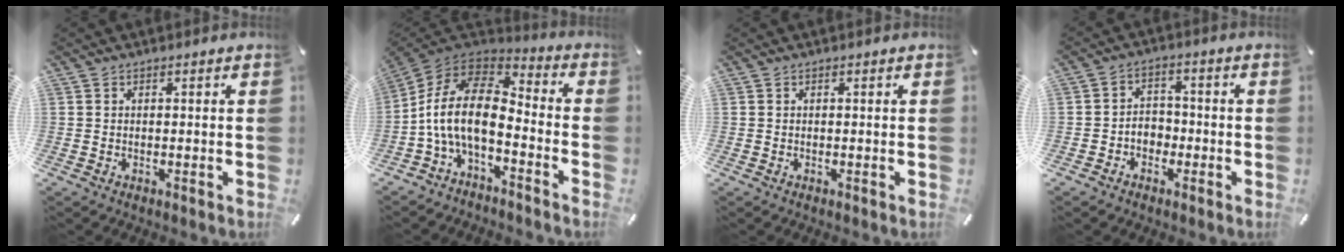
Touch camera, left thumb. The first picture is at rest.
{"total": 14.7, "force": [-3.9, 7.7, 11.9], "torque": [-0.251, 0.010, -0.073]}
{"total": 0.0}
{"total": 4.3, "force": [-2.1, 3.6, 1.2], "torque": [-0.023, 0.016, -0.040]}